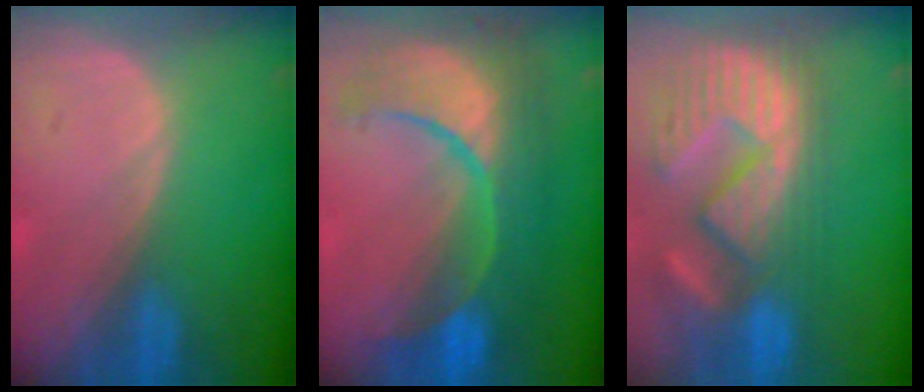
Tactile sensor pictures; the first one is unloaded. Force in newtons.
{"total": 12.5, "press": 12.4, "slide": 1.4}
{"total": 13.8, "press": 12.2, "slide": 6.4}